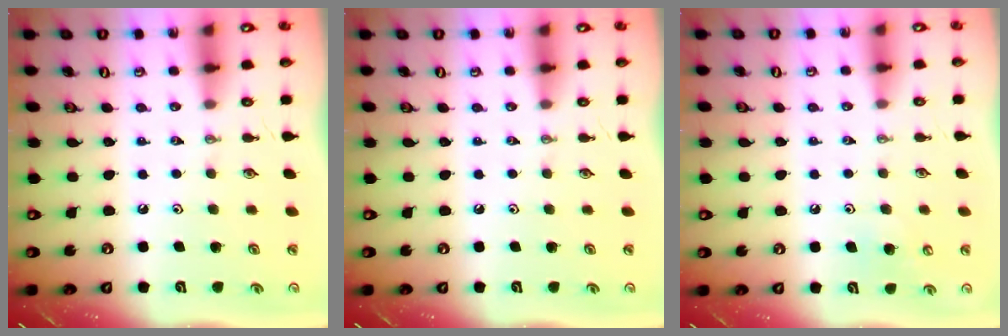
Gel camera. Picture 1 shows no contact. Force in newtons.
{"total": 0.0}
{"total": 5.2, "press": 5.2, "slide": 0.7}